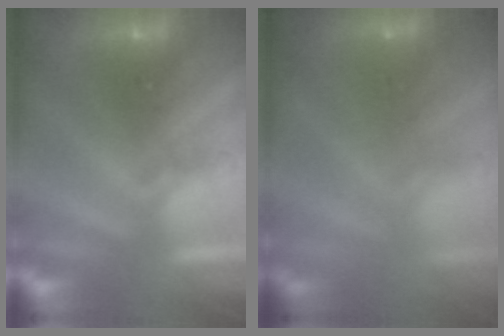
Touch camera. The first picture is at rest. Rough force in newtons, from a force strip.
{"total": 7.0}